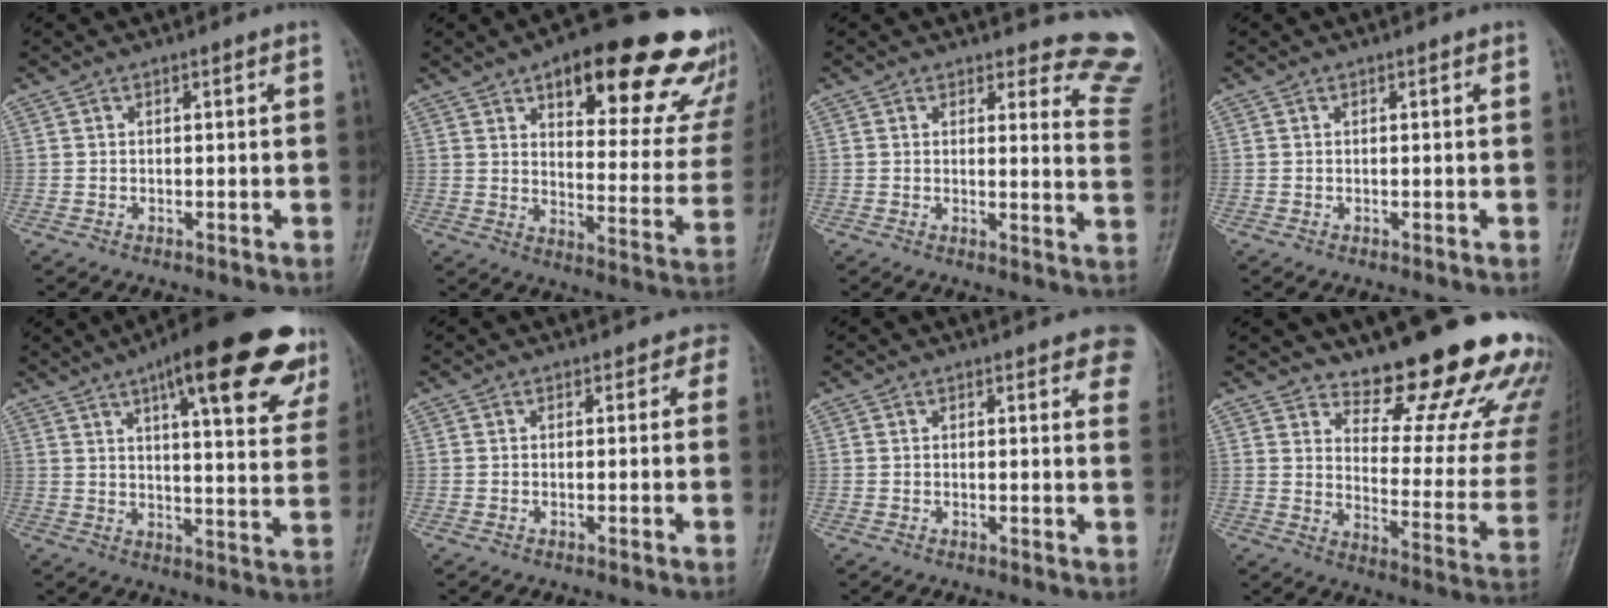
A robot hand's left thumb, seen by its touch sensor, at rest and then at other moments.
{"total": 27.1, "force": [17.1, 10.1, 18.4], "torque": [-0.193, -0.065, 0.220]}
{"total": 11.2, "force": [10.8, 2.9, 0.9], "torque": [0.043, -0.115, 0.078]}
{"total": 0.0}
{"total": 23.4, "force": [13.7, 6.1, 18.0], "torque": [-0.217, -0.030, 0.175]}
{"total": 1.7, "force": [0.8, 1.4, 0.4], "torque": [0.017, -0.003, -0.008]}
{"total": 7.0, "force": [4.8, 2.4, 4.5], "torque": [-0.023, -0.013, 0.043]}
{"total": 21.4, "force": [16.7, 6.5, 11.7], "torque": [-0.106, -0.144, 0.216]}